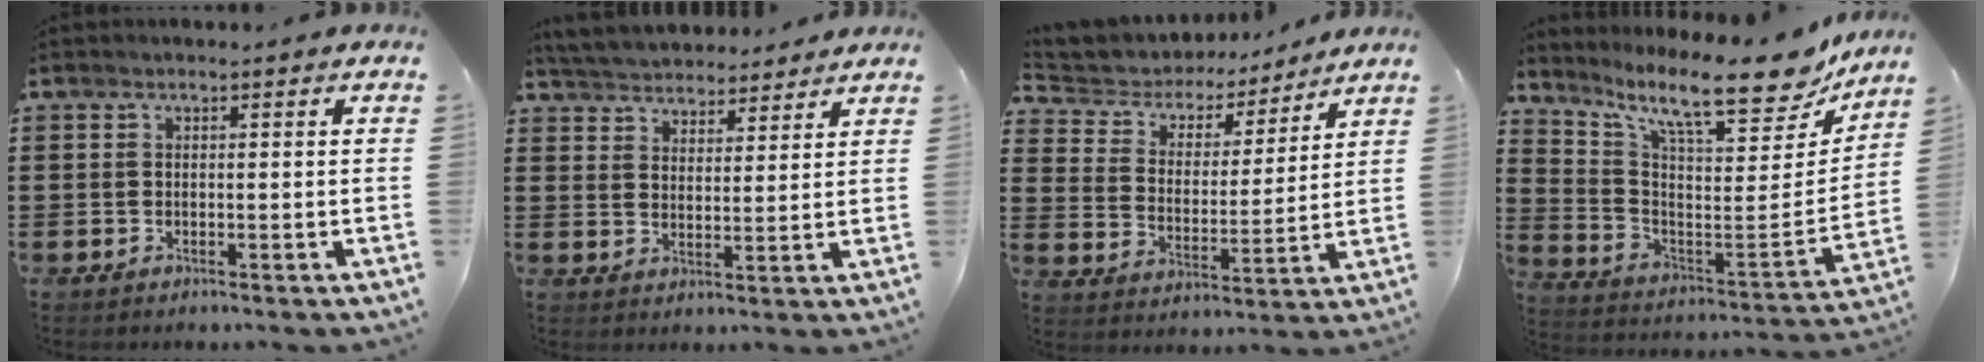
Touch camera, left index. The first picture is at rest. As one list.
[{"total": 4.3, "force": [4.2, 0.8, -0.2], "torque": [-0.017, -0.019, 0.075]}, {"total": 5.1, "force": [4.8, 1.7, 0.6], "torque": [-0.042, -0.033, 0.078]}, {"total": 14.2, "force": [10.8, 2.7, 8.8], "torque": [-0.178, -0.074, 0.177]}]